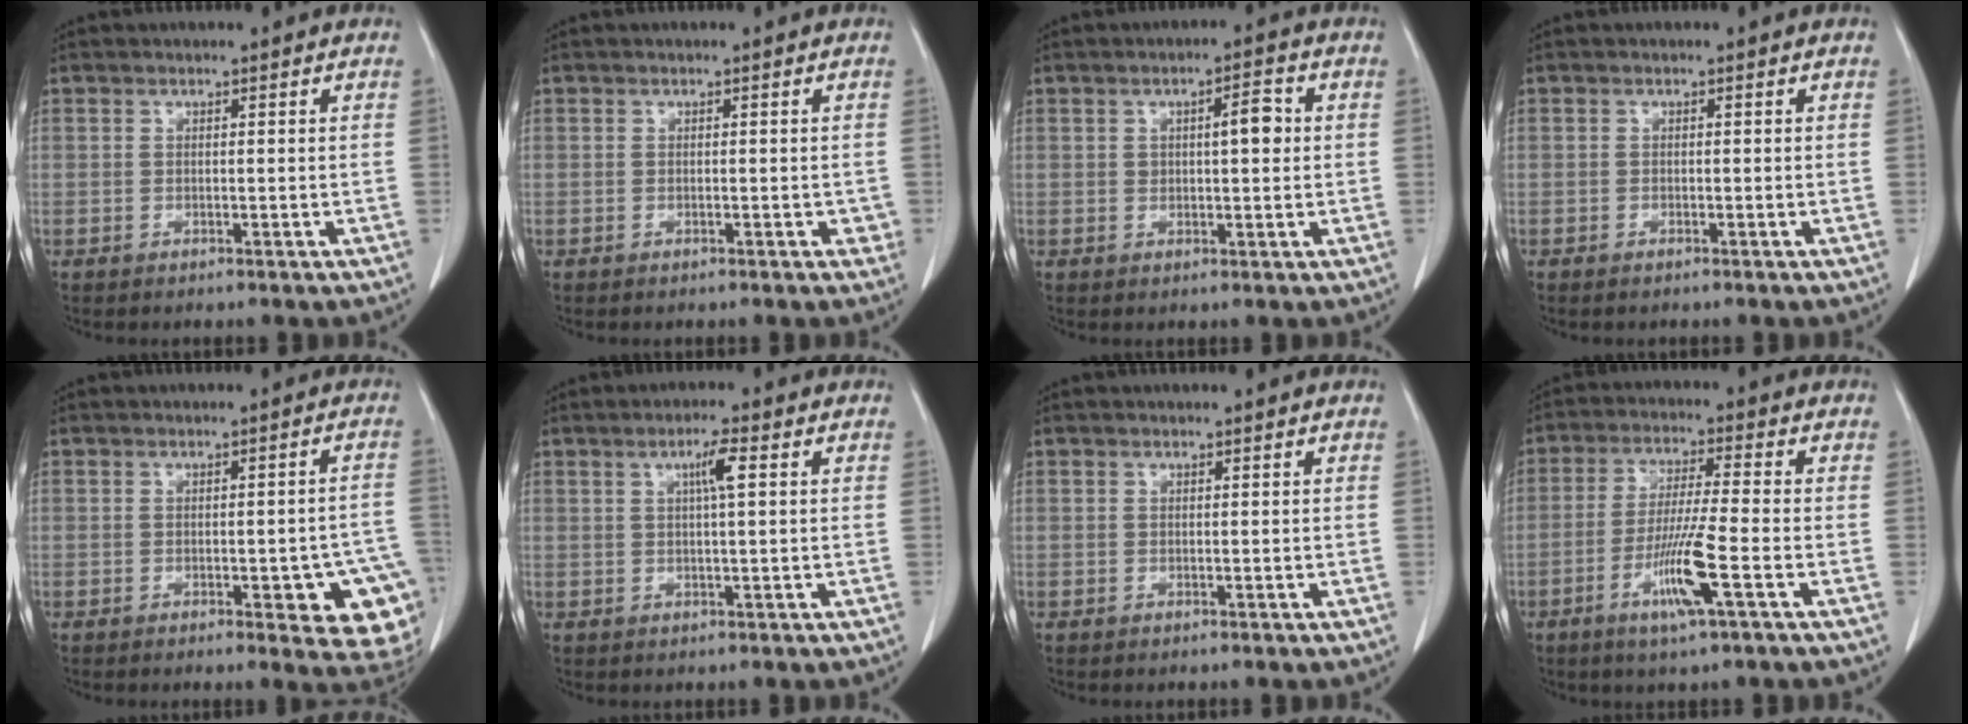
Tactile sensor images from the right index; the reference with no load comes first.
{"total": 1.1, "force": [-0.3, 0.6, 0.9], "torque": [-0.005, 0.002, -0.003]}
{"total": 4.2, "force": [0.8, 1.3, 3.9], "torque": [-0.059, 0.010, 0.013]}
{"total": 0.5, "force": [-0.4, 0.0, 0.3], "torque": [-0.012, -0.004, -0.005]}
{"total": 10.8, "force": [-4.0, 2.6, 9.7], "torque": [-0.055, 0.012, -0.041]}
{"total": 3.4, "force": [1.1, 0.1, 3.3], "torque": [-0.057, 0.002, 0.017]}
{"total": 0.0}
{"total": 8.9, "force": [-3.5, -0.5, 8.1], "torque": [-0.158, -0.014, -0.068]}